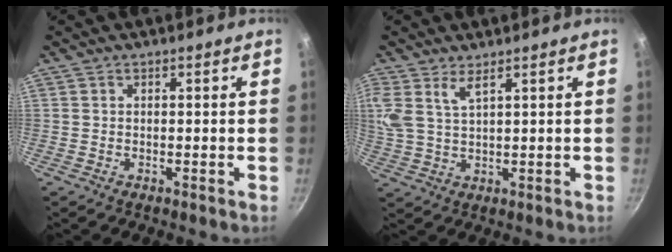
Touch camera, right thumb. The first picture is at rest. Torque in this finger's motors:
{"motor_torque": [0.08, 0.30, -0.19, 0.32, 0.13]}